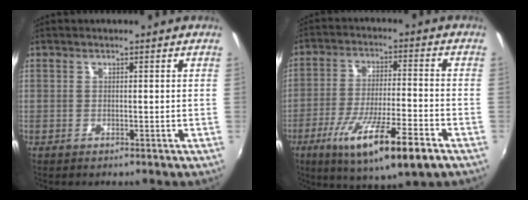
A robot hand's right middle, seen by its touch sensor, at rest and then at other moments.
{"total": 16.9, "force": [-9.0, 2.6, 14.0], "torque": [-0.259, -0.042, -0.150]}